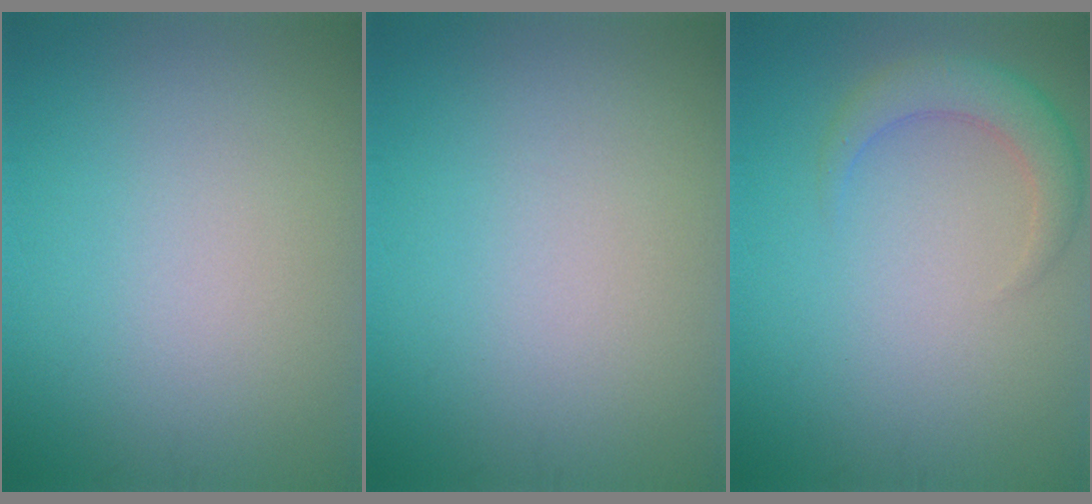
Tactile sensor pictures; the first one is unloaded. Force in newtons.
{"total": 0.0}
{"total": 3.0, "press": 3.0, "slide": 0.3}